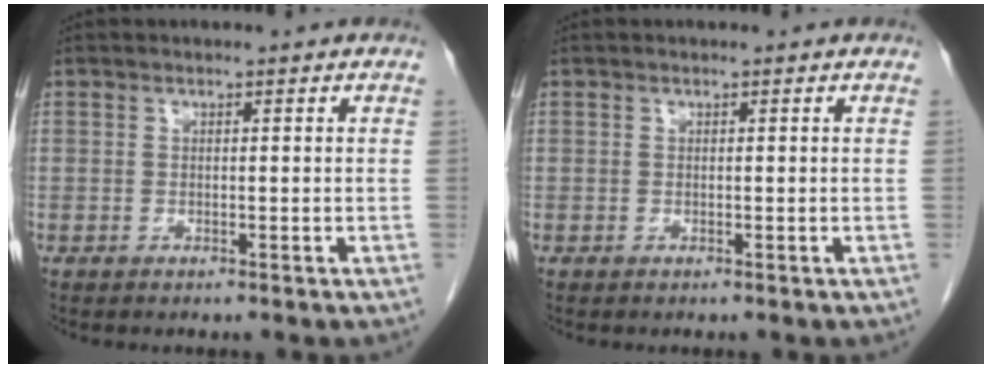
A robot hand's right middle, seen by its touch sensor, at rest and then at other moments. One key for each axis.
{"total": 0.0}